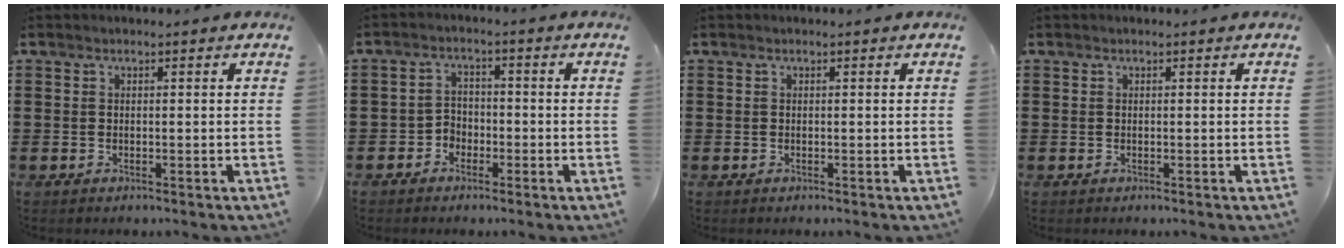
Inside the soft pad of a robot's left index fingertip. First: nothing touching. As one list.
[{"total": 2.8, "force": [-2.0, 1.9, 0.4], "torque": [-0.017, 0.007, -0.047]}, {"total": 0.0}, {"total": 0.0}]